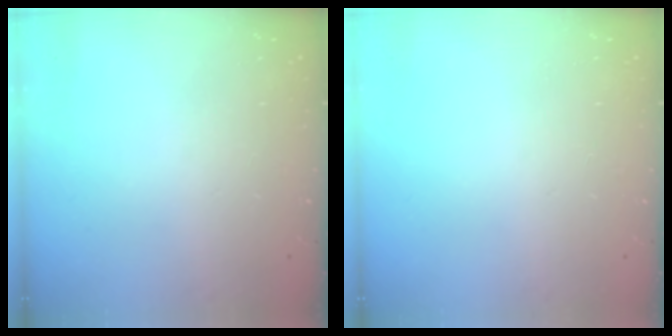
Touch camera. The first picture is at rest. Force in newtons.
{"total": 0.0}